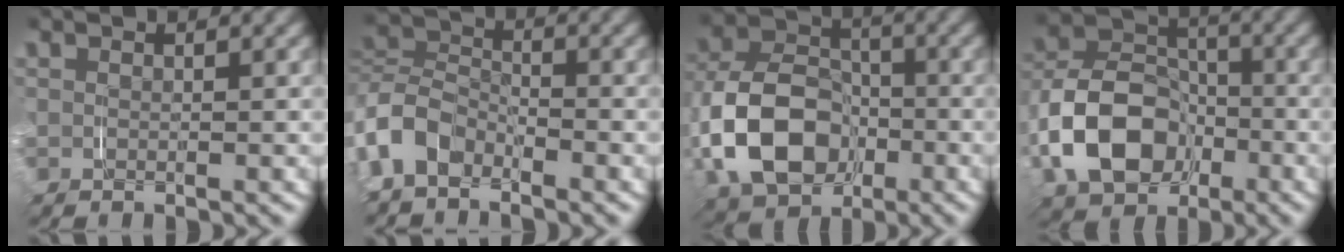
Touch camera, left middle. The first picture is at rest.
{"total": 7.0, "force": [-3.1, 5.9, 2.2], "torque": [-0.083, -0.016, -0.064]}
{"total": 10.5, "force": [-2.3, 8.1, 6.2], "torque": [-0.135, -0.025, -0.038]}
{"total": 9.6, "force": [-2.7, 7.5, 5.4], "torque": [-0.107, -0.019, -0.046]}